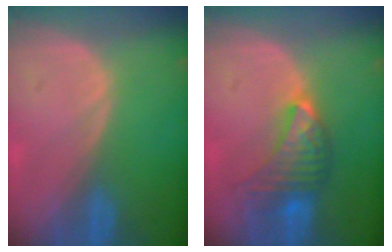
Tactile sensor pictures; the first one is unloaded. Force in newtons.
{"total": 7.0, "press": 6.9, "slide": 1.1}